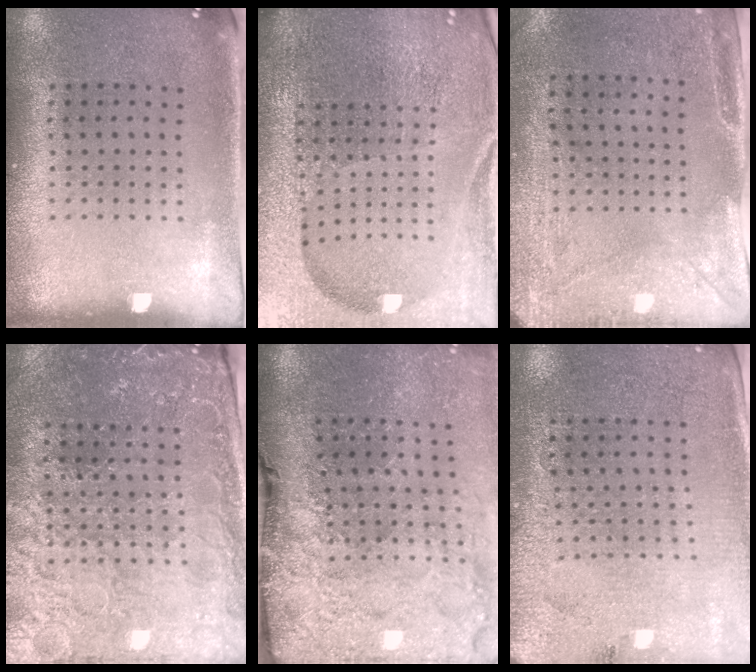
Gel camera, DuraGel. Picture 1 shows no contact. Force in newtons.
{"total": 6.1, "press": 5.4, "slide": 2.8}
{"total": 3.0, "press": 2.3, "slide": 1.8}
{"total": 3.2, "press": 3.2, "slide": 0.4}
{"total": 4.8, "press": 3.7, "slide": 3.0}
{"total": 2.8, "press": 2.8, "slide": 0.5}